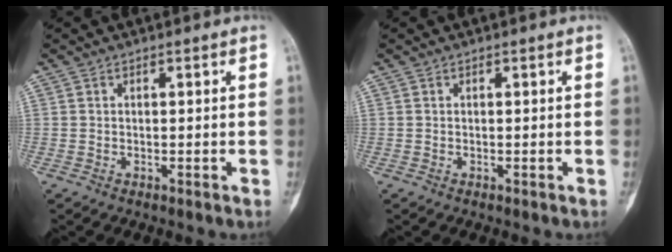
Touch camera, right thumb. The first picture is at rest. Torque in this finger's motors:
{"motor_torque": [0.07, -0.07, 0.06, -0.06, 0.00]}